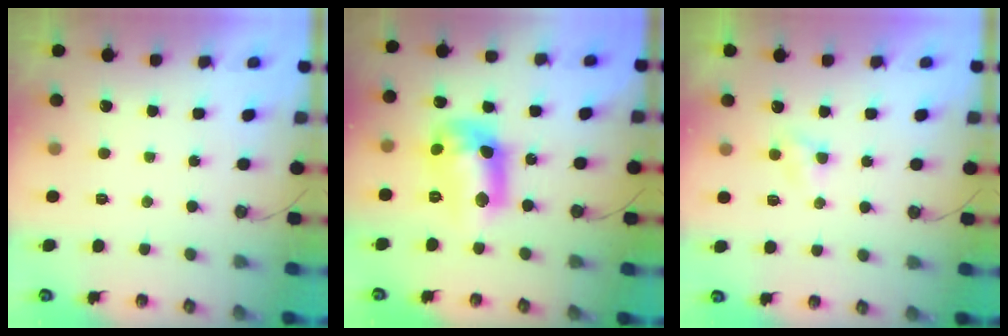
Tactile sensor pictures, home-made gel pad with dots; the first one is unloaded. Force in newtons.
{"total": 14.1, "press": 14.1, "slide": 1.3}
{"total": 3.7, "press": 3.7, "slide": 0.3}